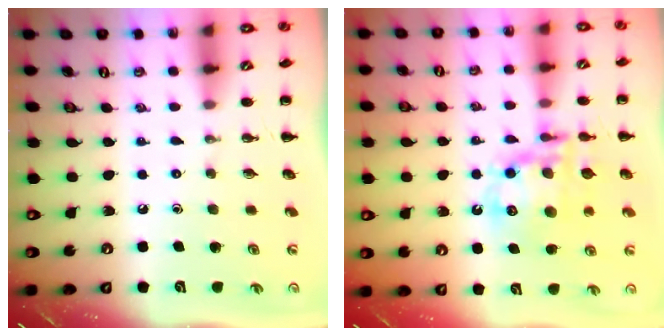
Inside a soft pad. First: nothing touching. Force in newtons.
{"total": 15.2, "press": 14.8, "slide": 3.6}